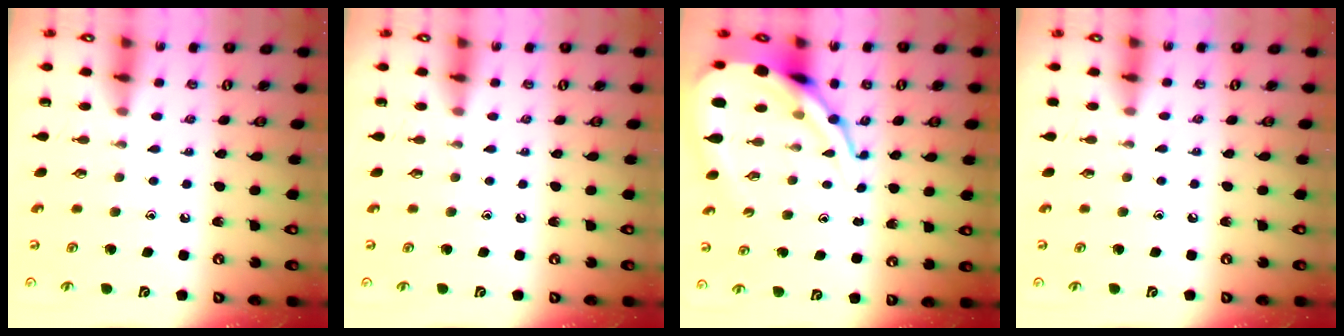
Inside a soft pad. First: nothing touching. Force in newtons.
{"total": 0.0}
{"total": 15.2, "press": 15.1, "slide": 1.5}
{"total": 3.3, "press": 3.2, "slide": 0.6}